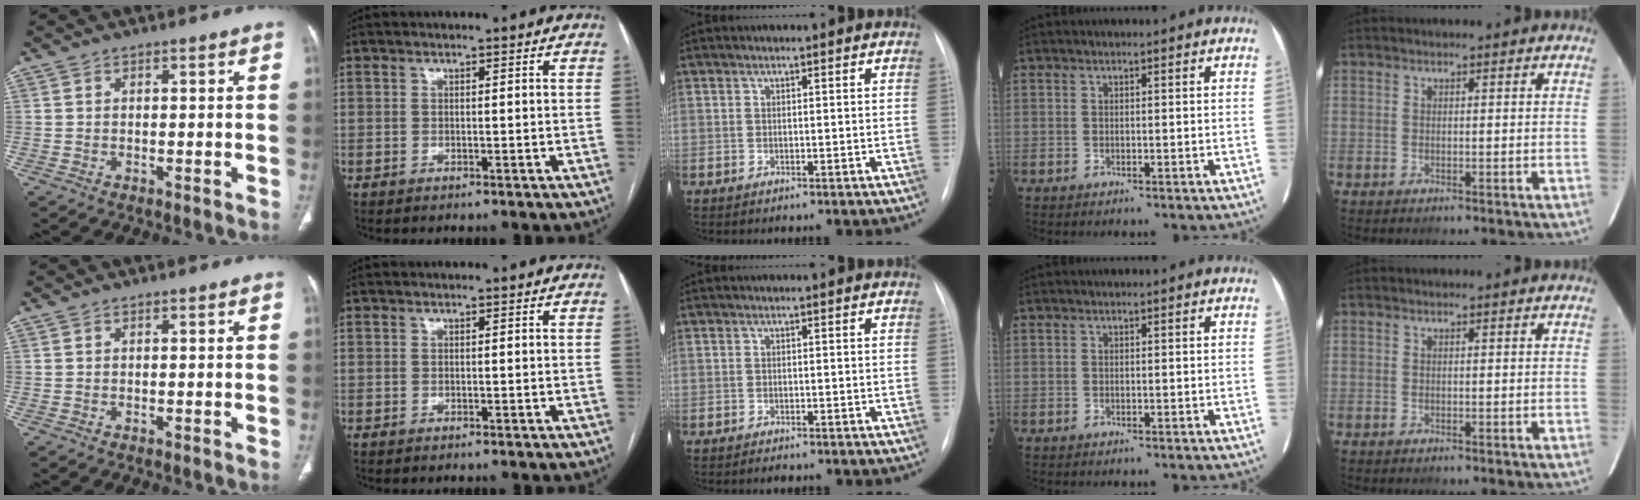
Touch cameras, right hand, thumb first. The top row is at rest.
{"middle": {"total": 0.8, "force": [-0.8, 0.2, 0.3], "torque": [-0.009, -0.003, -0.009]}}